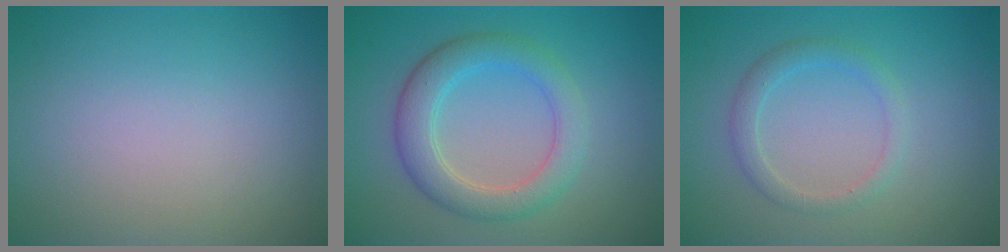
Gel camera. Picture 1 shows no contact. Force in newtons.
{"total": 4.4, "press": 4.4, "slide": 0.1}
{"total": 1.9, "press": 1.9, "slide": 0.0}